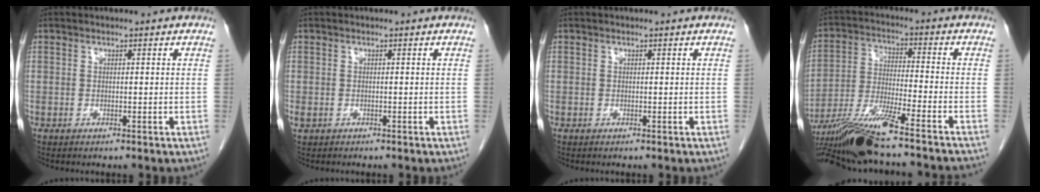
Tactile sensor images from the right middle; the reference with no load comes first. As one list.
[{"total": 0.8, "force": [-0.3, 0.6, 0.4], "torque": [-0.012, 0.000, -0.001]}, {"total": 0.0}, {"total": 15.3, "force": [-12.7, -1.1, 8.4], "torque": [-0.165, -0.027, -0.221]}]